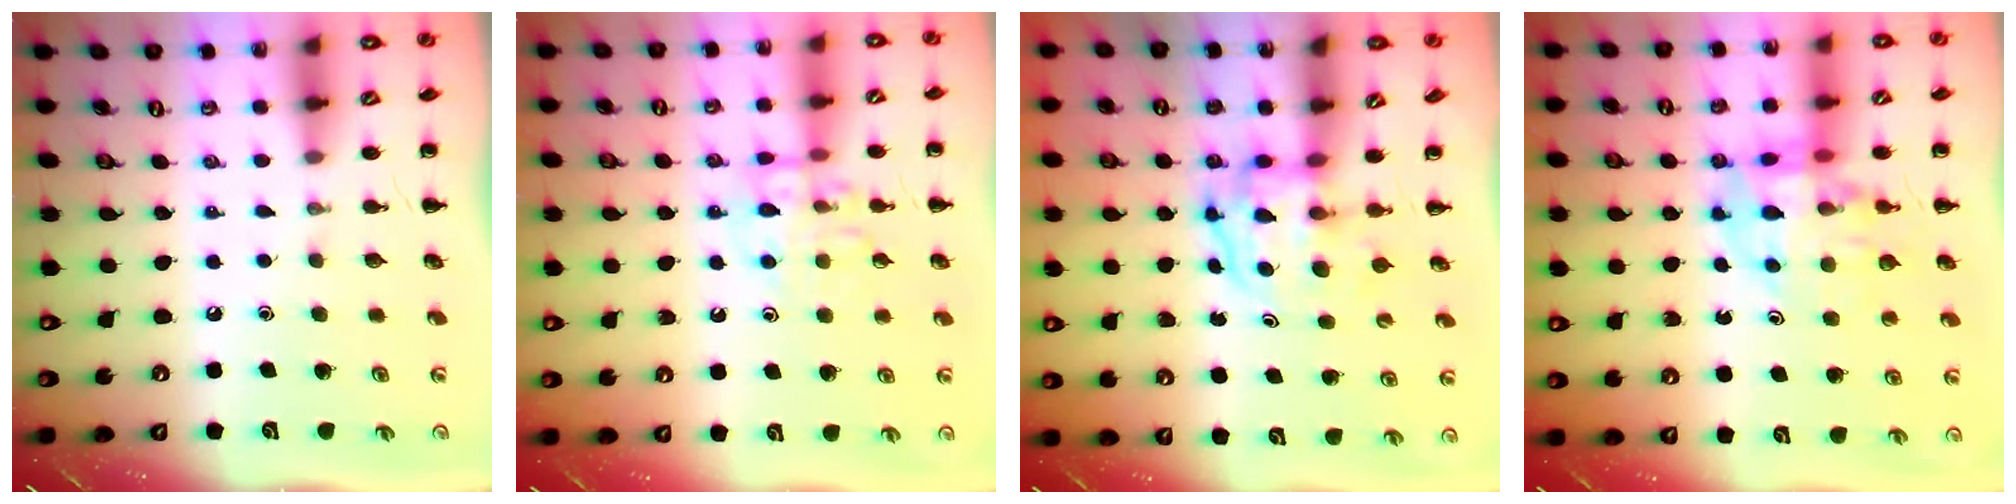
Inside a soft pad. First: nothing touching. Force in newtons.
{"total": 11.5, "press": 11.4, "slide": 0.9}
{"total": 3.8, "press": 3.7, "slide": 0.6}
{"total": 11.4, "press": 11.0, "slide": 3.3}